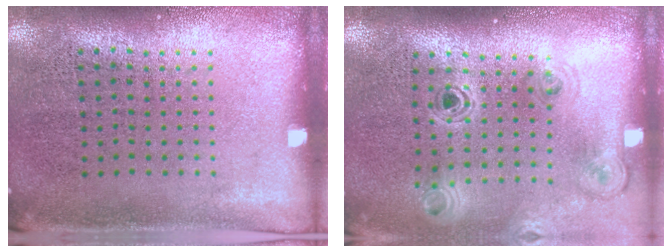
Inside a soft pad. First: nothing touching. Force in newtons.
{"total": 1.1, "press": 1.1, "slide": 0.1}